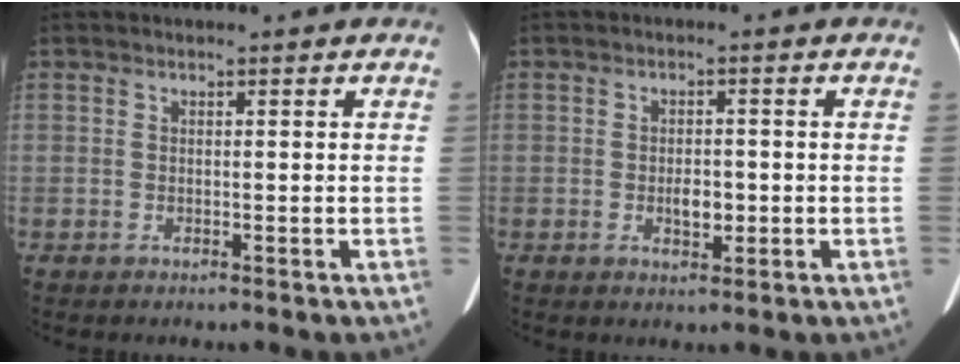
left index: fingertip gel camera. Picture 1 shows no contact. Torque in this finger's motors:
{"motor_torque": [0.00, 0.00, 0.04, 0.03]}